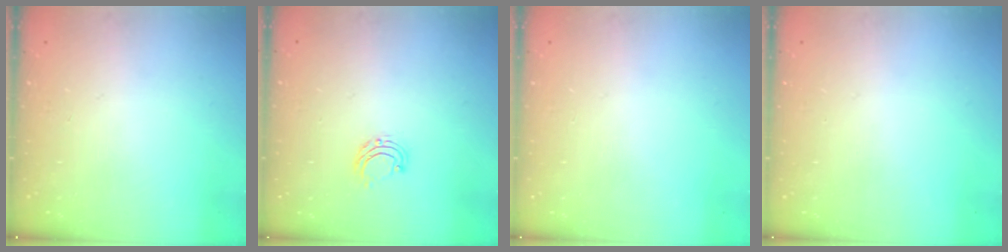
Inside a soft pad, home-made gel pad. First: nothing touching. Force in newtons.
{"total": 5.9, "press": 5.9, "slide": 0.5}
{"total": 0.0}
{"total": 0.0}